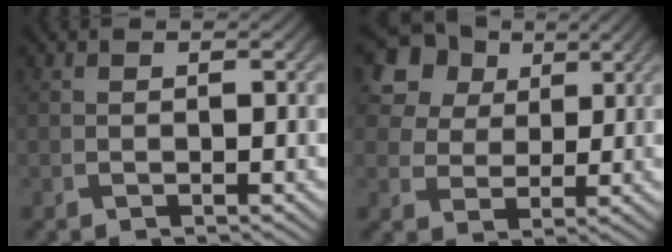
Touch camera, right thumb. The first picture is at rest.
{"total": 10.6, "force": [5.2, 8.1, 4.4], "torque": [-0.145, 0.013, 0.106]}